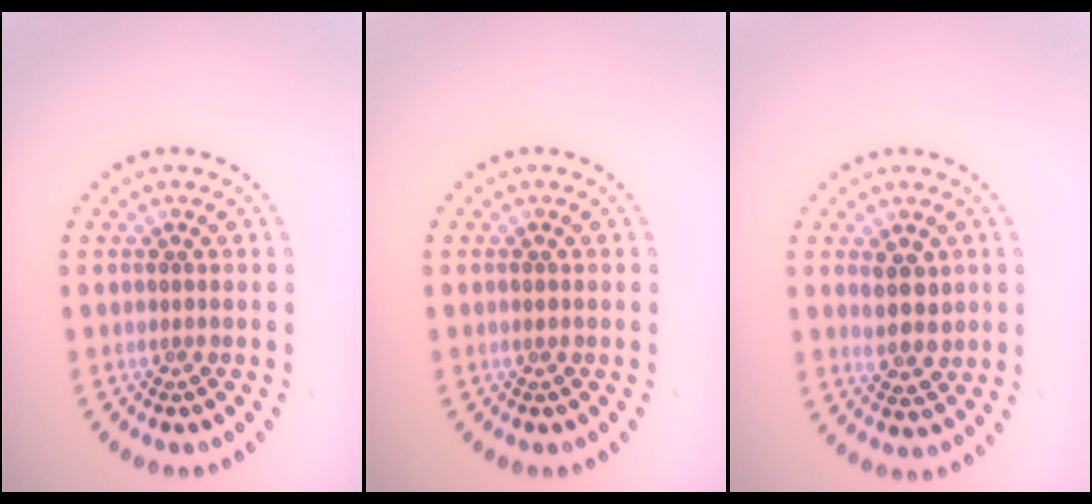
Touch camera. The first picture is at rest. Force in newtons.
{"total": 0.6, "press": 0.5, "slide": 0.2}
{"total": 3.0, "press": 2.8, "slide": 0.9}